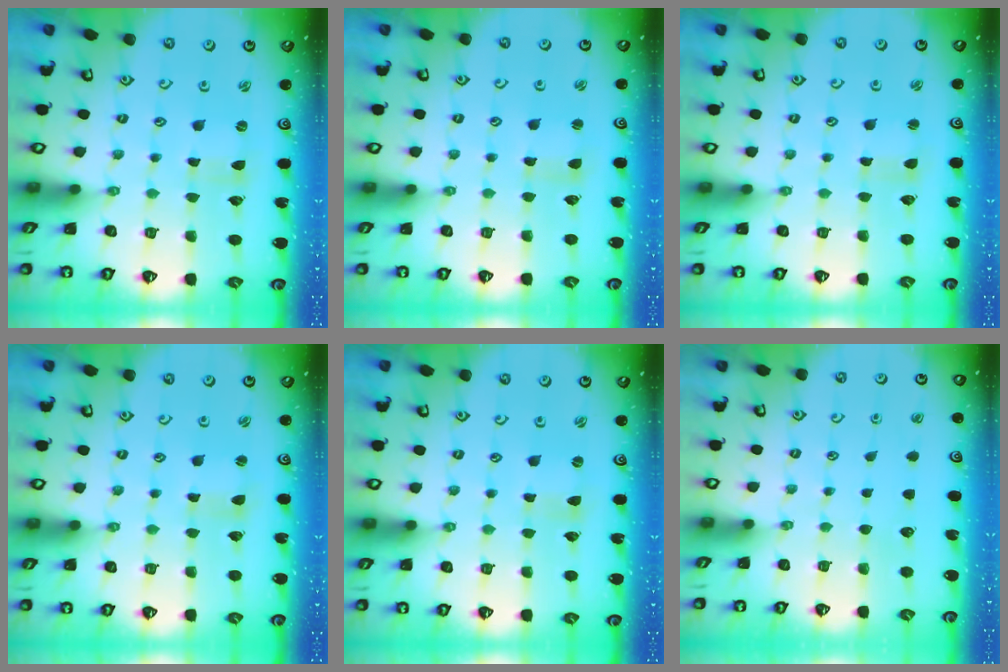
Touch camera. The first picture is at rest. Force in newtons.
{"total": 1.5, "press": 1.5, "slide": 0.3}
{"total": 1.3, "press": 1.3, "slide": 0.3}
{"total": 1.4, "press": 1.4, "slide": 0.3}
{"total": 0.0}
{"total": 0.0}